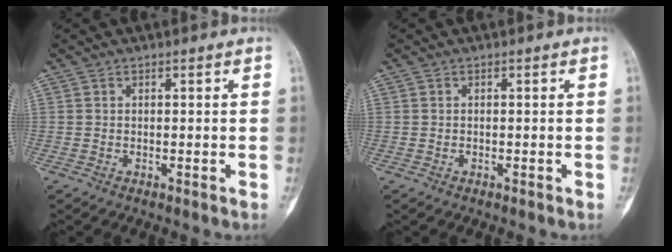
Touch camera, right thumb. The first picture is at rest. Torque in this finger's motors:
{"motor_torque": [-0.09, -0.27, -0.06, 0.27, -0.09]}